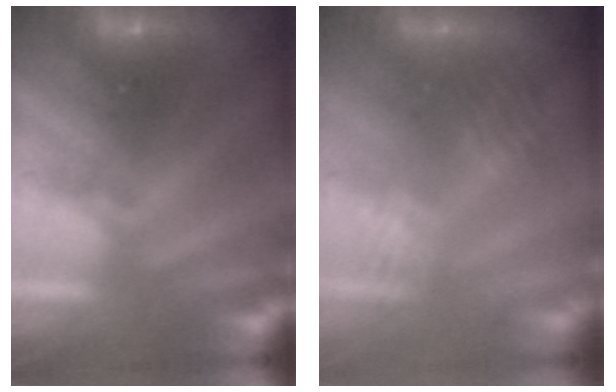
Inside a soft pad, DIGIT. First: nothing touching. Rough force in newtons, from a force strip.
{"total": 2.8}